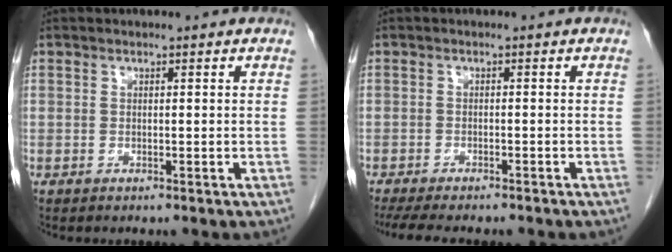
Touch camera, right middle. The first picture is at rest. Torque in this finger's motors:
{"motor_torque": [0.92, -0.82, 0.12, 0.04]}